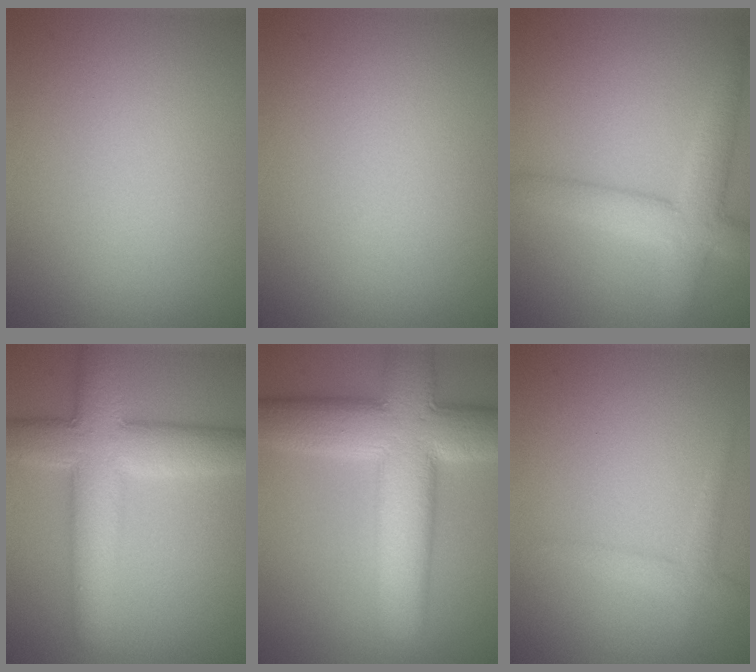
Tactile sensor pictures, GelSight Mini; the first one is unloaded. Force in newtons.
{"total": 0.0}
{"total": 5.1, "press": 5.1, "slide": 0.3}
{"total": 8.2, "press": 8.2, "slide": 0.2}
{"total": 12.0, "press": 12.0, "slide": 0.6}
{"total": 1.6, "press": 1.6, "slide": 0.1}